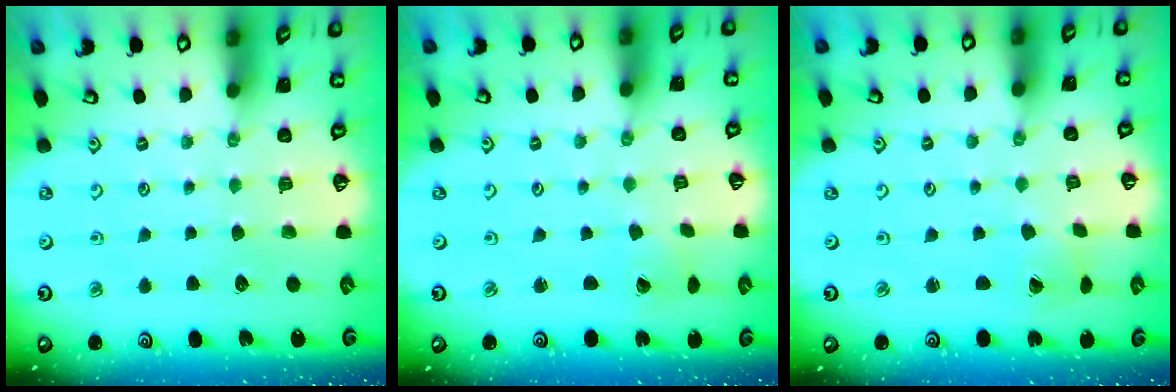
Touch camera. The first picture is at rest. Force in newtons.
{"total": 0.6, "press": 0.6, "slide": 0.1}
{"total": 1.1, "press": 1.1, "slide": 0.1}